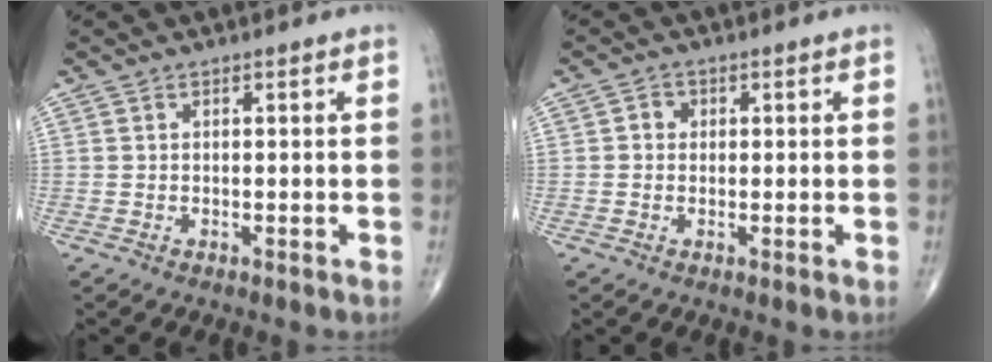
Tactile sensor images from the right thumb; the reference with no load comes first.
{"total": 1.9, "force": [0.2, 1.7, 0.7], "torque": [0.001, 0.004, -0.003]}